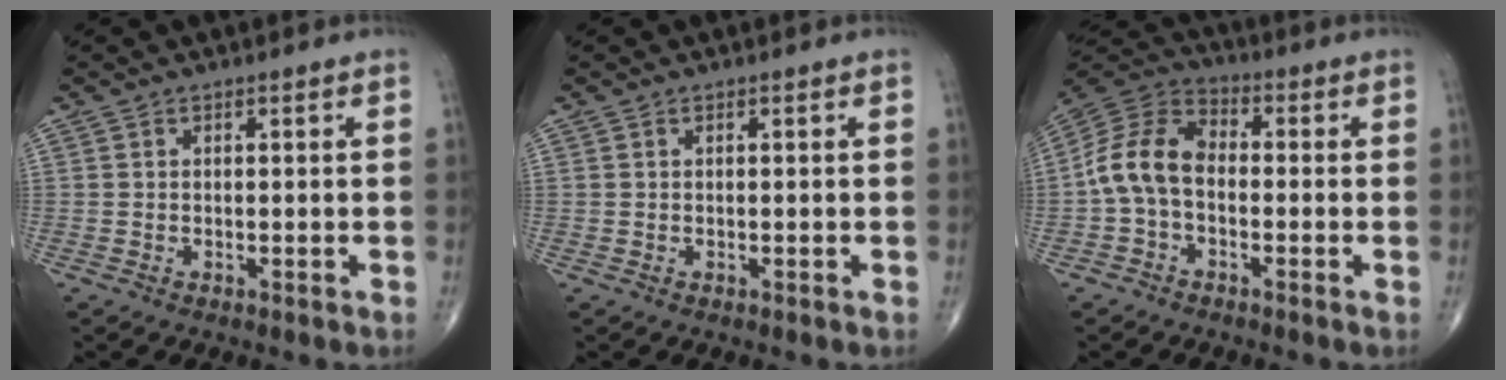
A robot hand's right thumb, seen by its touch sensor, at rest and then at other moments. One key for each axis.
{"total": 0.0}
{"total": 10.5, "fx": -1.5, "fy": 6.9, "fz": 7.8, "tx": -0.144, "ty": 0.034, "tz": -0.044}